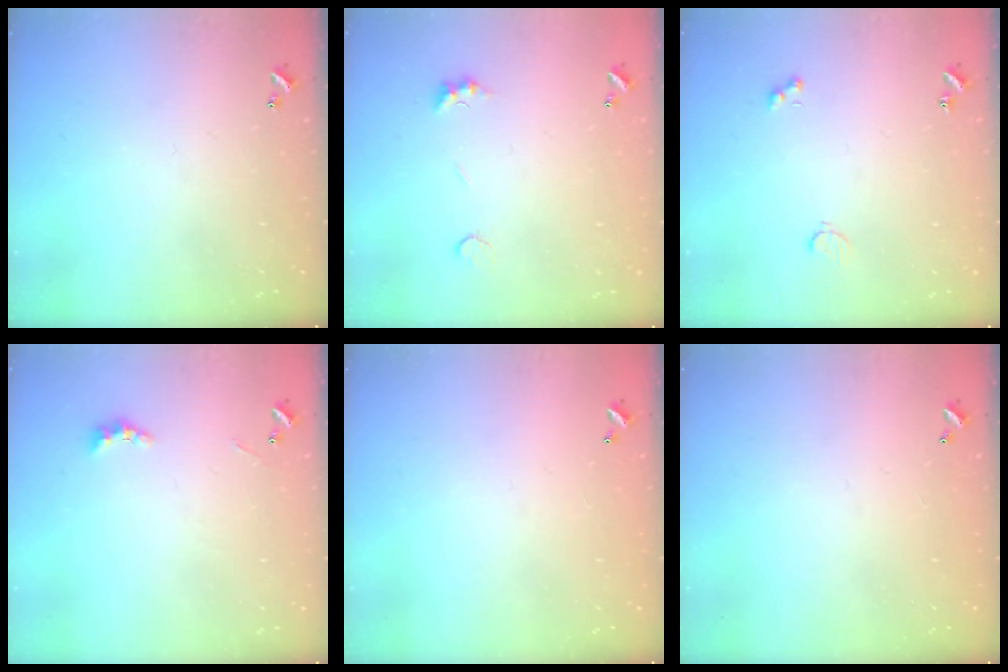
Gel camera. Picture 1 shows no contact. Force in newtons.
{"total": 2.2, "press": 2.1, "slide": 0.6}
{"total": 2.3, "press": 2.1, "slide": 0.8}
{"total": 2.5, "press": 2.5, "slide": 0.6}
{"total": 2.8, "press": 2.8, "slide": 0.1}
{"total": 2.7, "press": 2.7, "slide": 0.1}